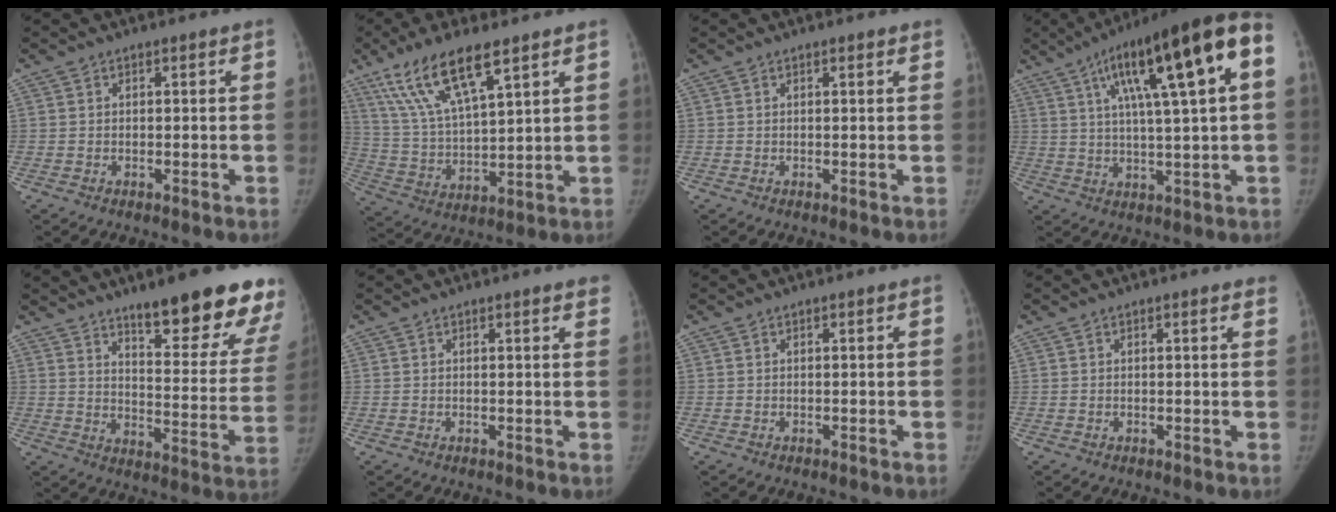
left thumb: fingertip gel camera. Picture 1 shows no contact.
{"total": 15.0, "force": [9.1, 4.2, 11.2], "torque": [-0.211, -0.027, 0.183]}
{"total": 0.8, "force": [0.6, 0.2, 0.6], "torque": [-0.007, 0.000, 0.006]}
{"total": 20.8, "force": [6.8, 3.7, 19.3], "torque": [-0.301, 0.017, 0.101]}
{"total": 21.9, "force": [15.0, 5.2, 15.1], "torque": [-0.160, -0.090, 0.206]}
{"total": 2.6, "force": [1.9, 0.4, 1.6], "torque": [-0.011, -0.001, 0.014]}
{"total": 0.0}
{"total": 1.5, "force": [1.1, 0.2, 0.9], "torque": [-0.008, 0.001, 0.008]}